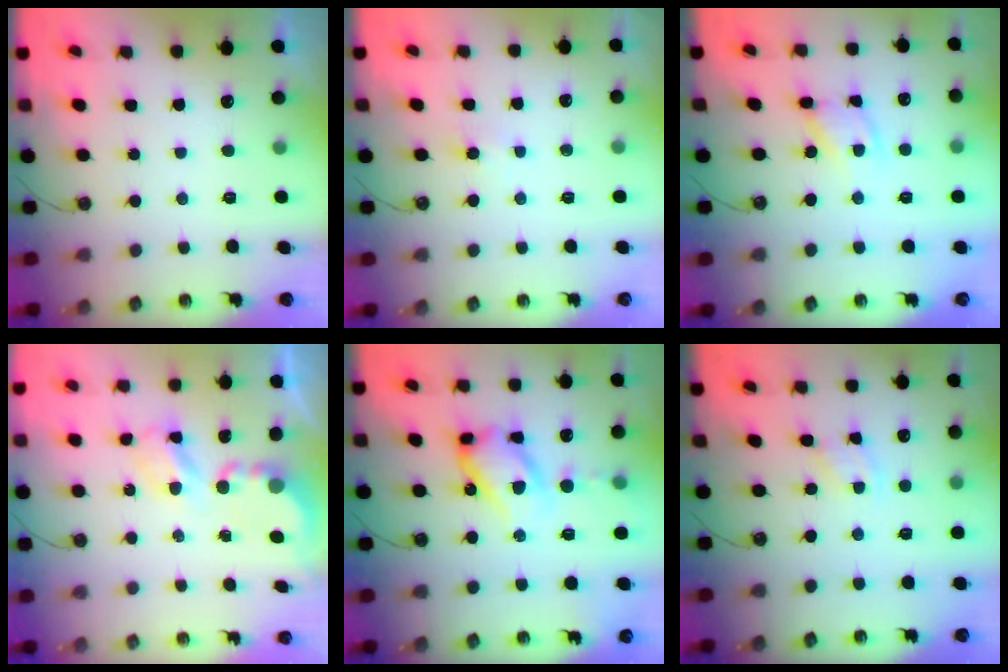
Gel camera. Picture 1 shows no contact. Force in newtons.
{"total": 4.2, "press": 4.2, "slide": 0.4}
{"total": 10.5, "press": 10.5, "slide": 0.8}
{"total": 5.2, "press": 5.2, "slide": 0.2}
{"total": 16.0, "press": 15.9, "slide": 1.8}
{"total": 1.9, "press": 1.8, "slide": 0.3}